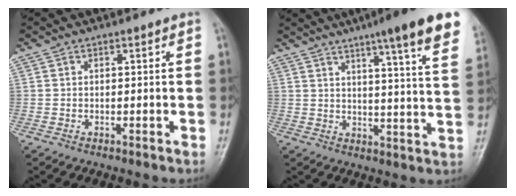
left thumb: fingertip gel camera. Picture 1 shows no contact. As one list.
[{"total": 18.0, "force": [12.0, 1.4, 13.4], "torque": [-0.164, -0.043, 0.143]}]